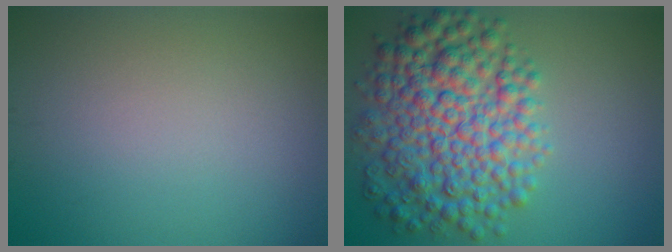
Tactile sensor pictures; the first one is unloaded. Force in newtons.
{"total": 9.0, "press": 9.0, "slide": 0.0}